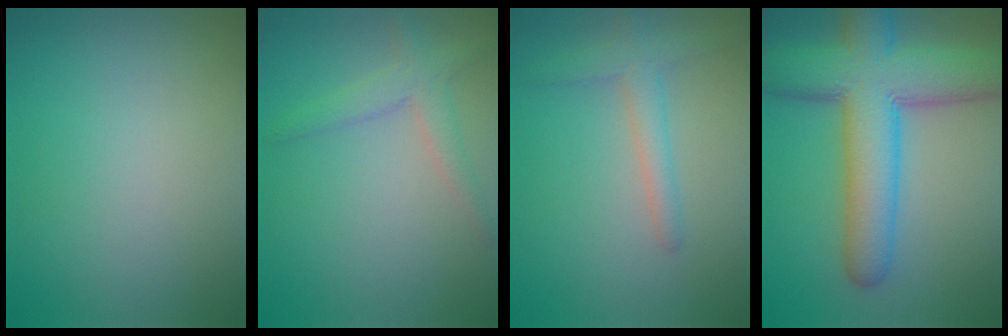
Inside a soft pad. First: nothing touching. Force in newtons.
{"total": 2.4, "press": 2.4, "slide": 0.2}
{"total": 2.7, "press": 2.7, "slide": 0.2}
{"total": 10.5, "press": 10.5, "slide": 0.5}